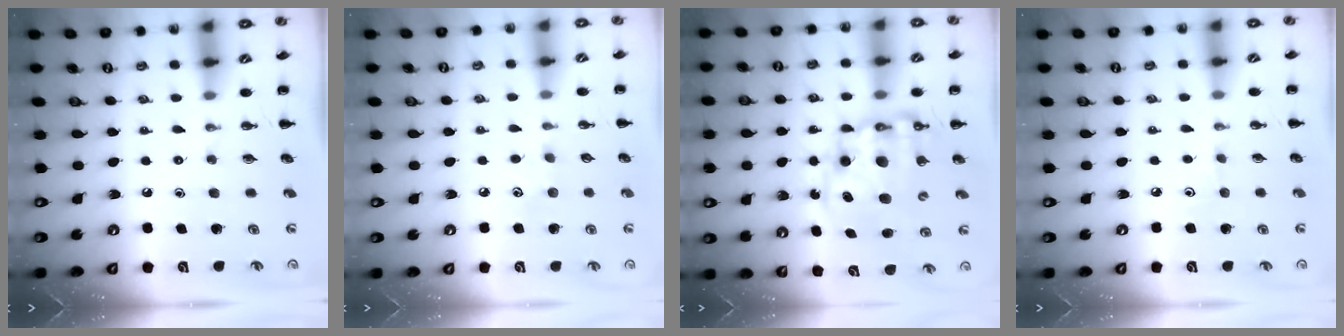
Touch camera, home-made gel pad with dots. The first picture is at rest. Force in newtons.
{"total": 4.3, "press": 4.2, "slide": 1.1}
{"total": 12.7, "press": 12.2, "slide": 3.3}
{"total": 2.7, "press": 2.5, "slide": 0.9}